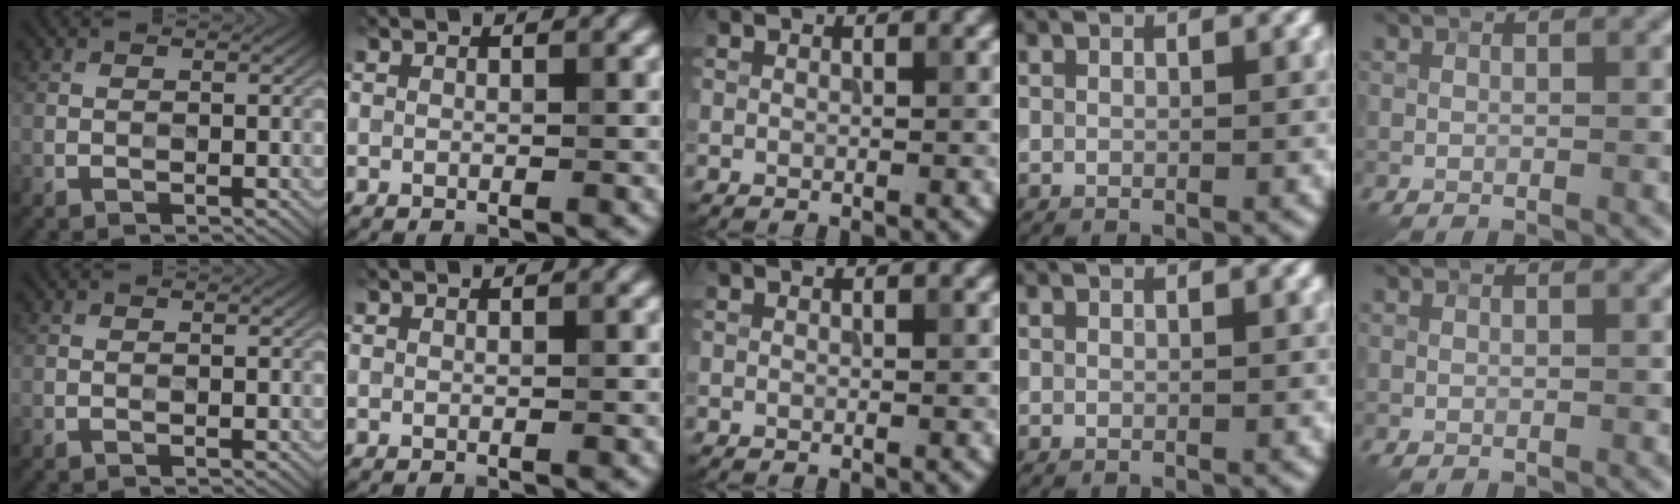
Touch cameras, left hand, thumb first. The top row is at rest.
{}